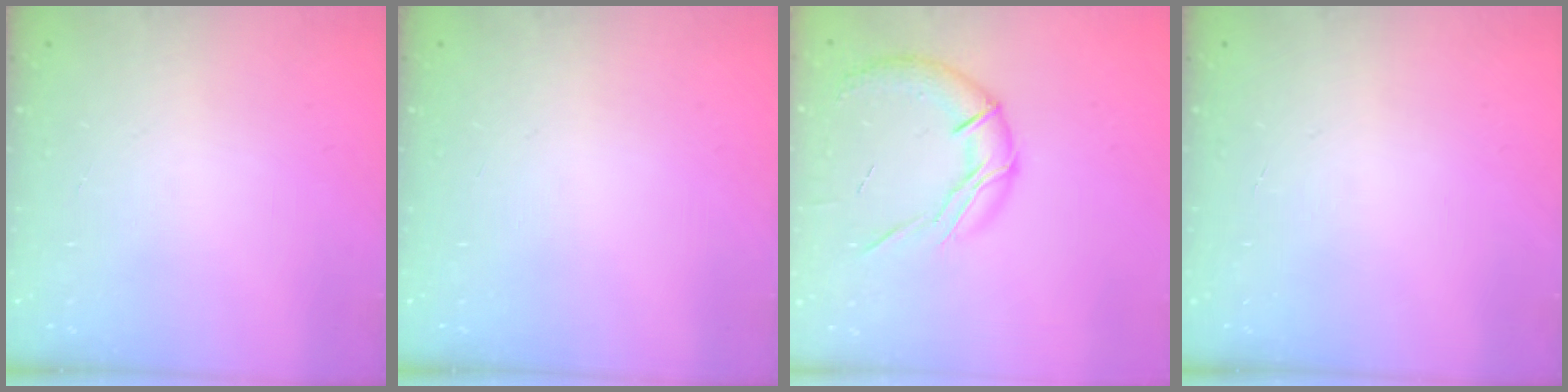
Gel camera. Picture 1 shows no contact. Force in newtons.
{"total": 0.0}
{"total": 12.1, "press": 12.0, "slide": 1.1}
{"total": 0.0}